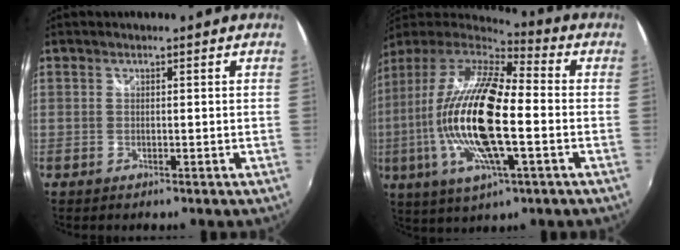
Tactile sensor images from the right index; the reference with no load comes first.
{"total": 21.4, "force": [-2.5, 5.9, 20.5], "torque": [-0.385, -0.017, -0.058]}